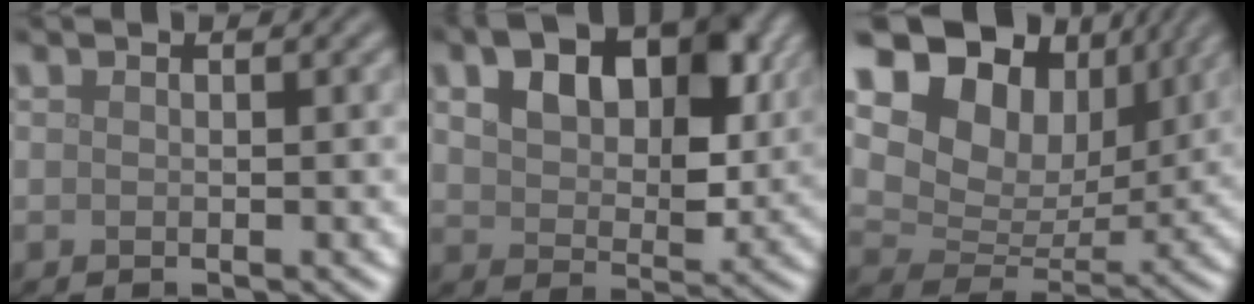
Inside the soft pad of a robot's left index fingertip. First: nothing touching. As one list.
[{"total": 8.6, "force": [3.3, 5.1, 6.1], "torque": [-0.109, -0.001, 0.056]}, {"total": 12.8, "force": [6.9, 8.3, 6.8], "torque": [-0.140, 0.023, 0.114]}]